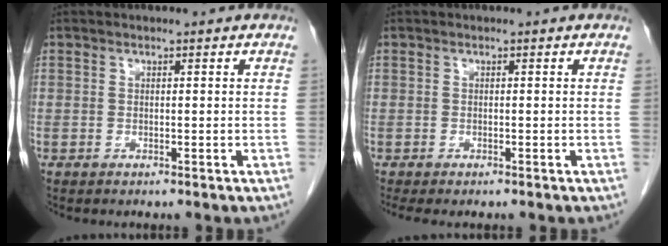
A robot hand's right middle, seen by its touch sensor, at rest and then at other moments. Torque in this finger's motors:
{"motor_torque": [0.31, -0.15, 0.03, 0.03]}